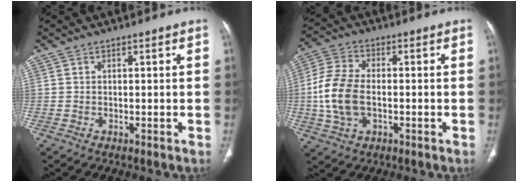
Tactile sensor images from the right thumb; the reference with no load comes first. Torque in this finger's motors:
{"motor_torque": [-0.25, 1.19, 1.12, 0.11, 0.31]}